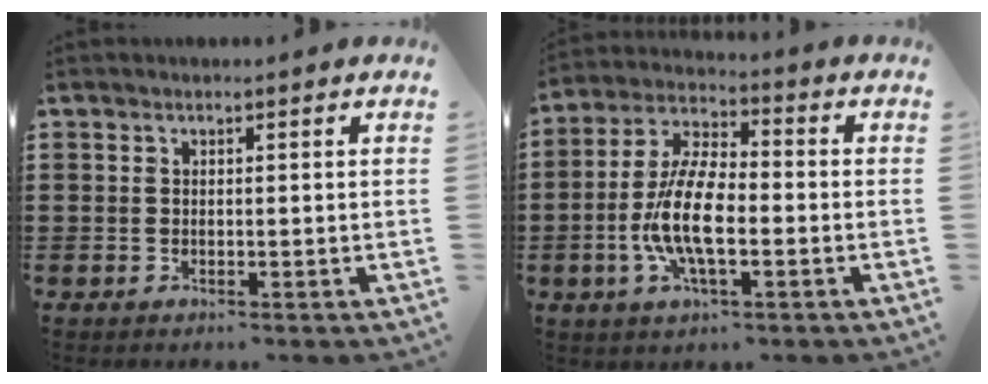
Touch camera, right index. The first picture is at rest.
{"total": 10.4, "force": [-2.6, 3.9, 9.3], "torque": [-0.211, -0.011, -0.054]}